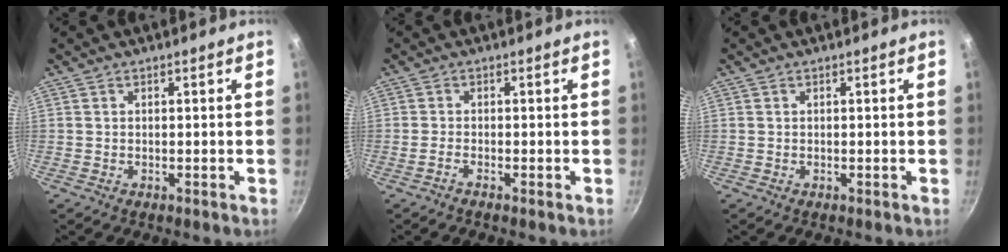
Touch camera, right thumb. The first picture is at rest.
{"total": 1.1, "force": [-0.9, 0.0, 0.7], "torque": [-0.024, 0.004, -0.024]}
{"total": 0.0}